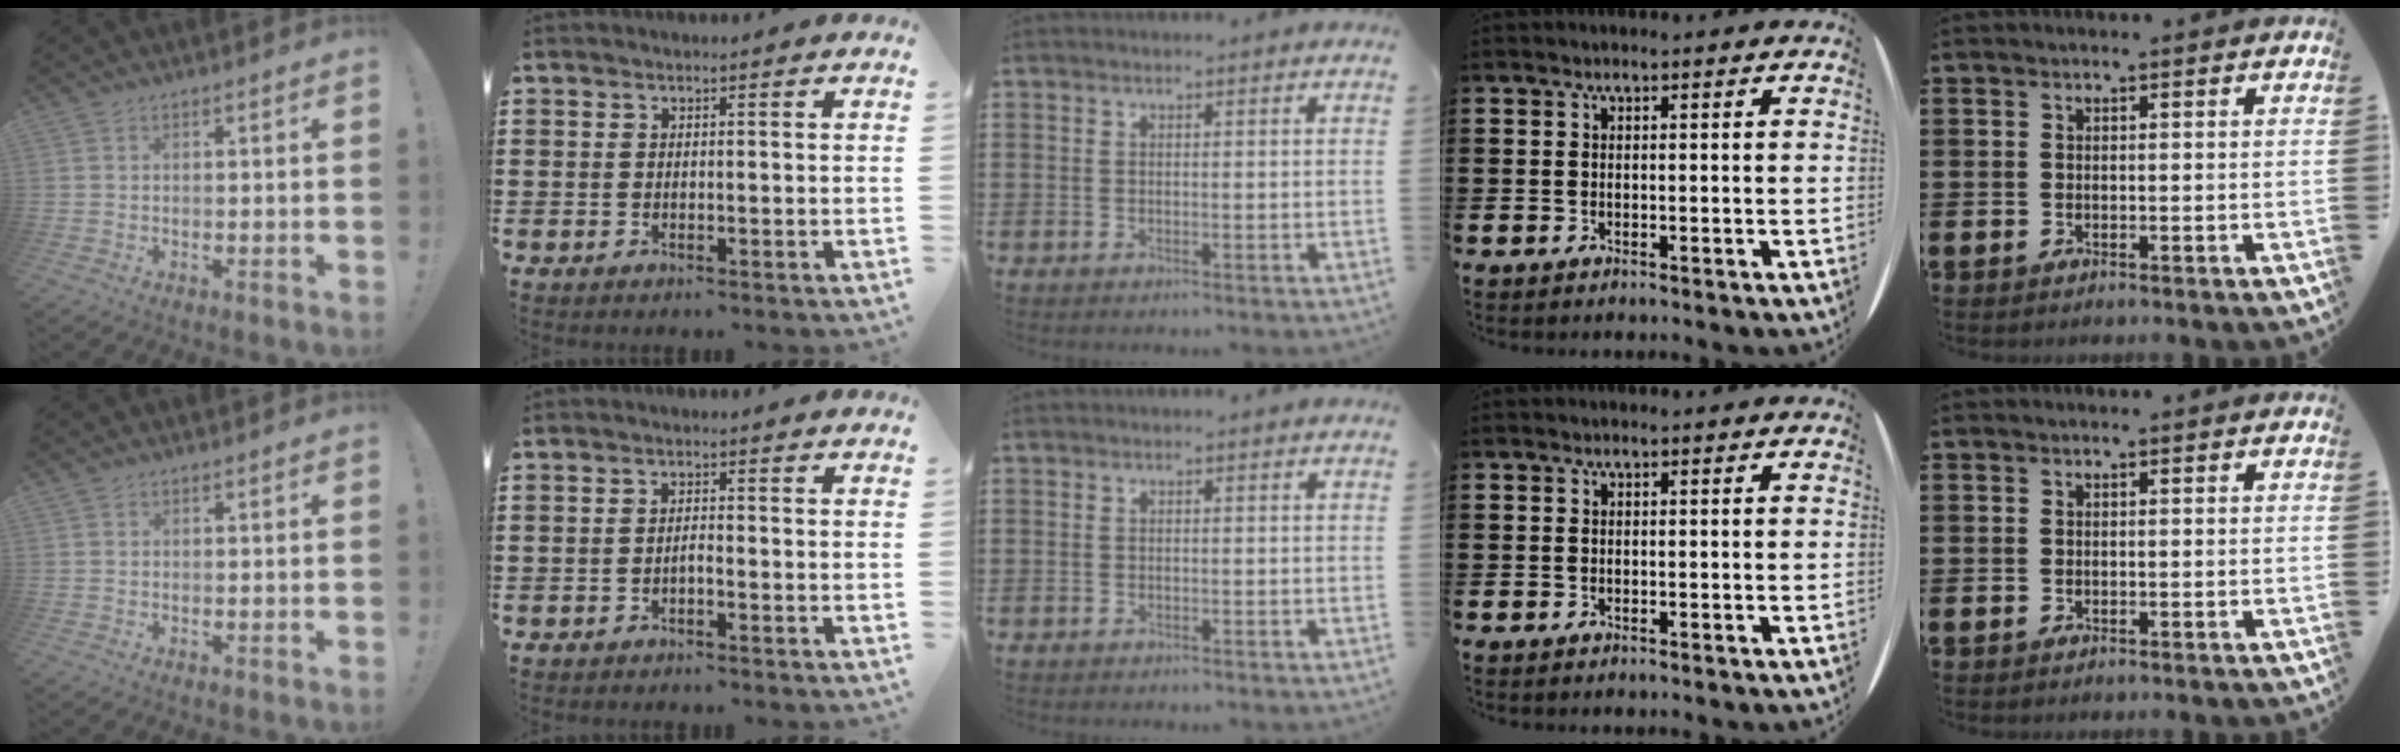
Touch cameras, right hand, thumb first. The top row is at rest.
{"index": {"total": 1.0, "force": [-0.6, 0.1, 0.7], "torque": [-0.015, -0.002, -0.012]}}